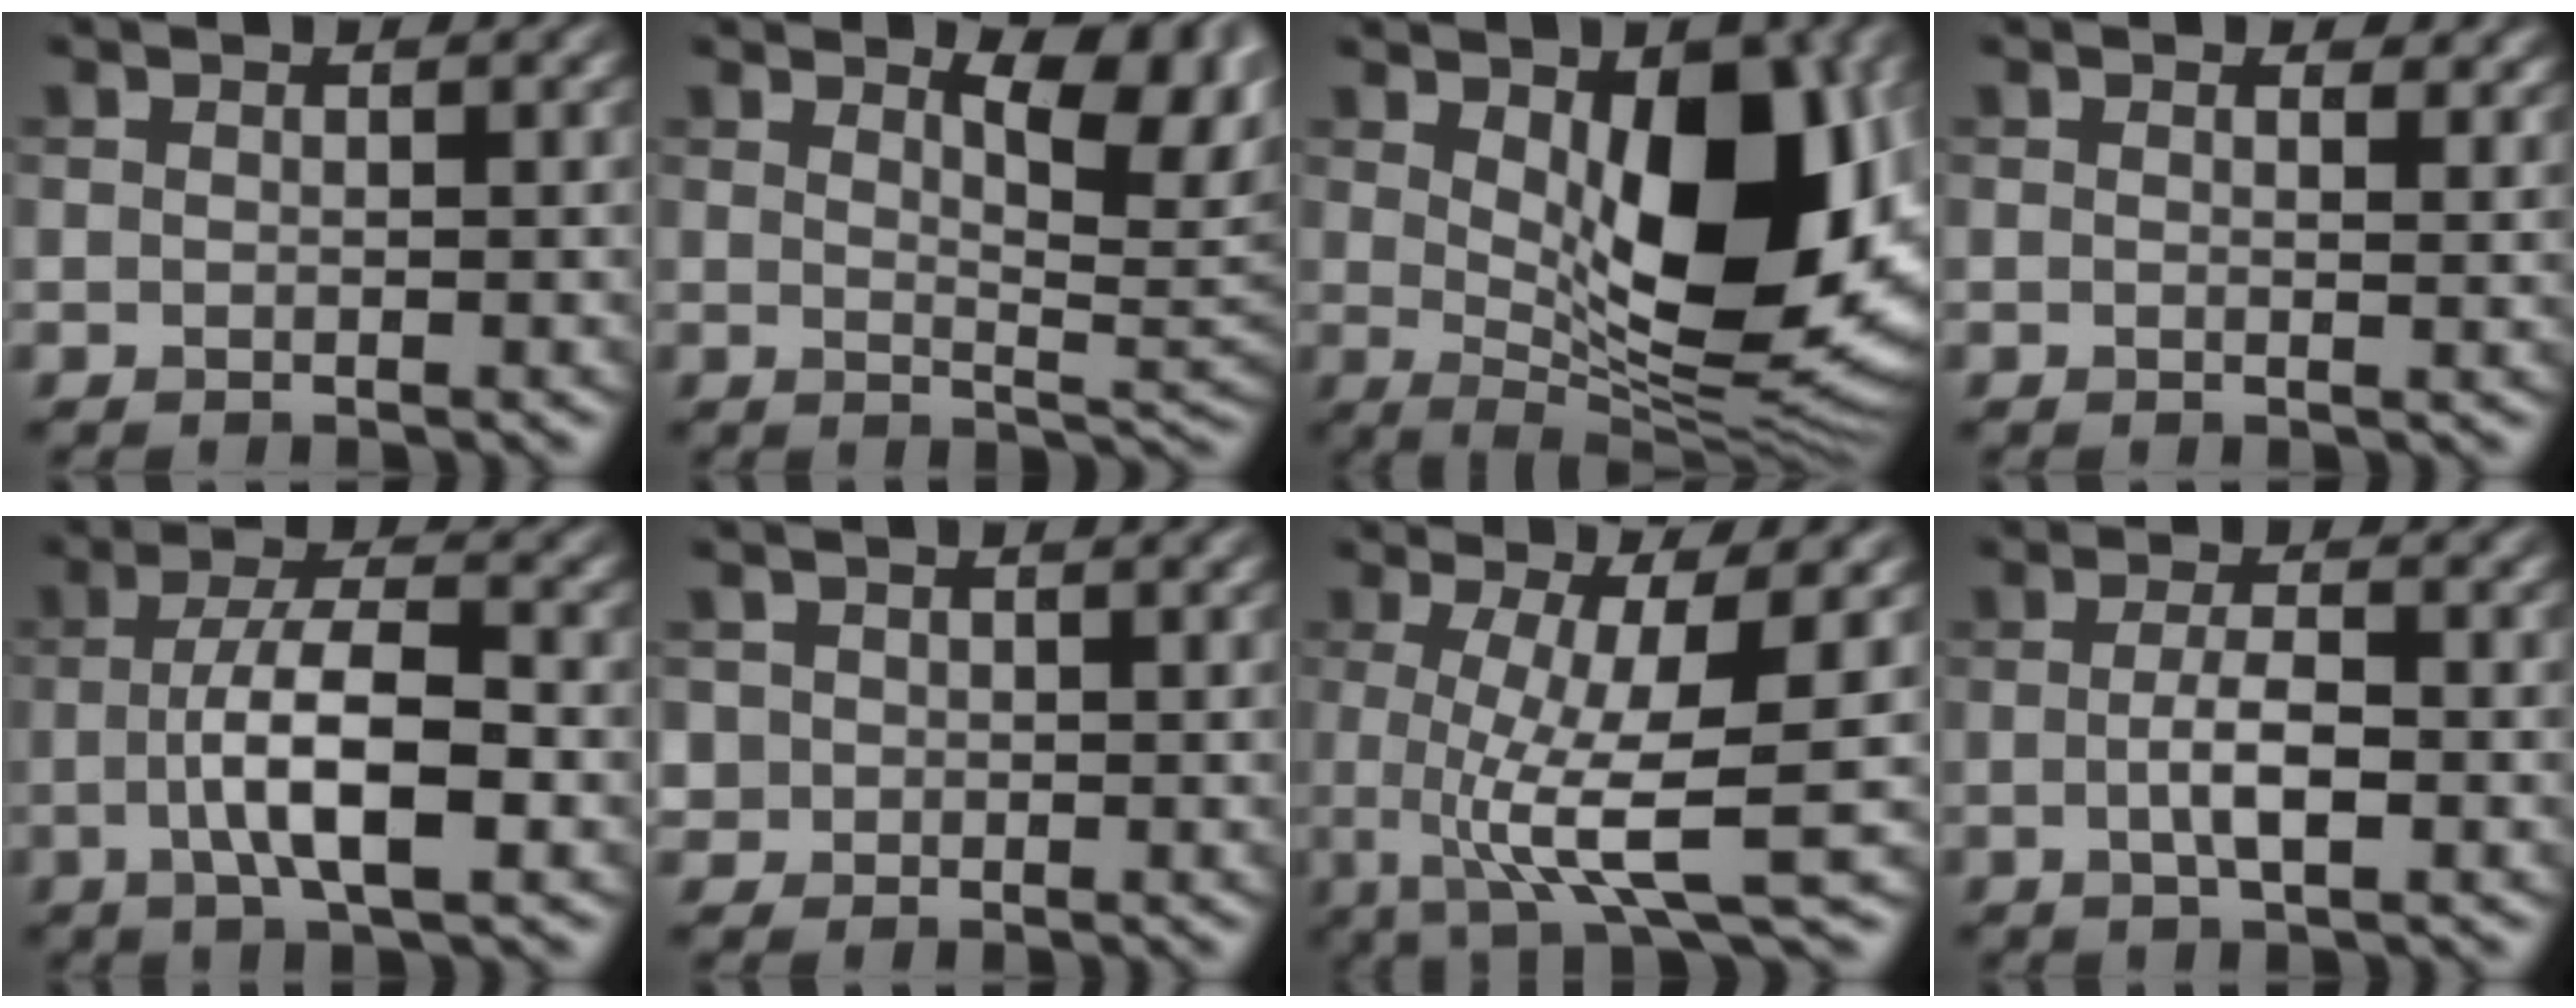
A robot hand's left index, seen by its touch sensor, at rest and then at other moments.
{"total": 7.9, "force": [3.2, 2.7, 6.7], "torque": [-0.077, 0.007, 0.050]}
{"total": 14.1, "force": [1.4, 6.8, 12.3], "torque": [-0.155, -0.013, 0.028]}
{"total": 1.6, "force": [1.2, 0.6, 0.9], "torque": [-0.012, -0.006, 0.017]}
{"total": 6.4, "force": [-1.2, 1.8, 6.1], "torque": [-0.106, 0.004, -0.024]}
{"total": 1.5, "force": [0.1, 1.5, -0.1], "torque": [0.009, -0.003, 0.004]}
{"total": 8.4, "force": [-0.3, 1.6, 8.3], "torque": [-0.135, -0.004, -0.005]}
{"total": 2.8, "force": [-0.5, 0.8, 2.7], "torque": [-0.051, 0.000, -0.010]}